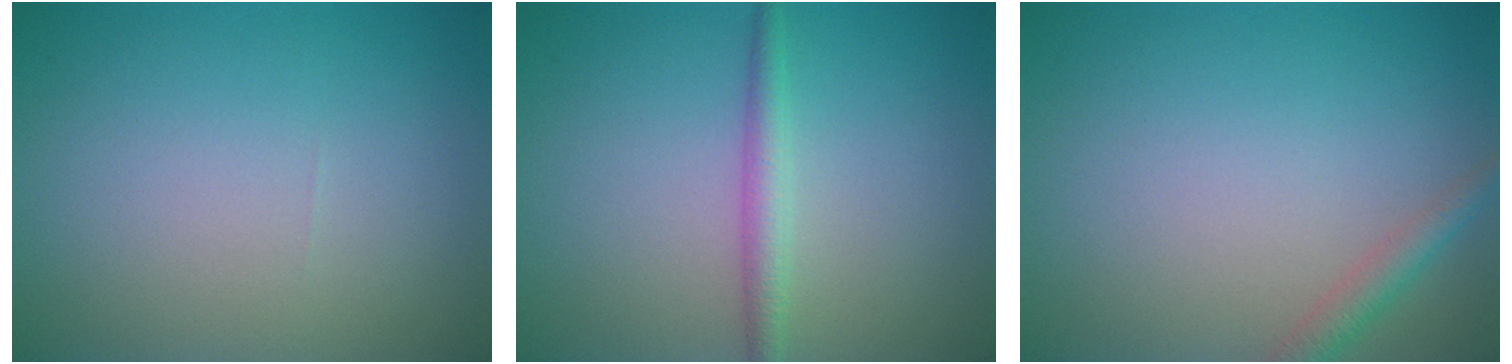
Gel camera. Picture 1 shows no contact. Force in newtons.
{"total": 2.1, "press": 2.1, "slide": 0.0}
{"total": 1.8, "press": 1.8, "slide": 0.1}